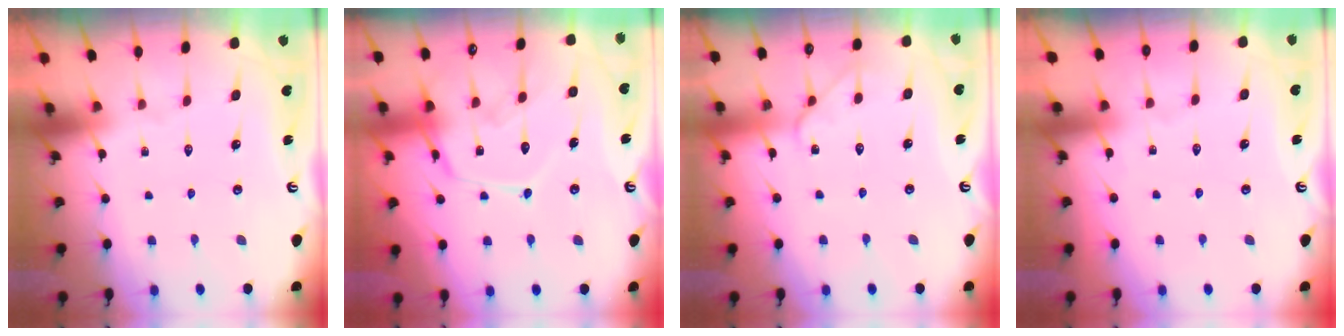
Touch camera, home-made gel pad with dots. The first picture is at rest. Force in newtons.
{"total": 12.8, "press": 12.8, "slide": 0.4}
{"total": 5.7, "press": 5.7, "slide": 0.8}
{"total": 4.0, "press": 3.9, "slide": 0.6}